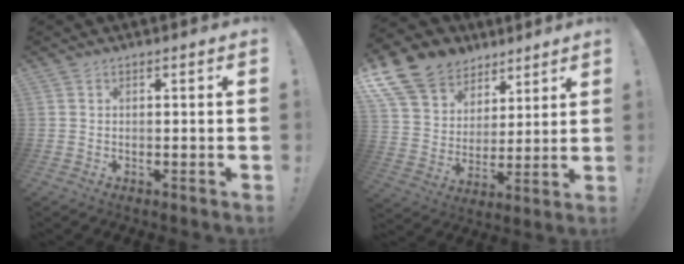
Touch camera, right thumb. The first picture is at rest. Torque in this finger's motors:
{"motor_torque": [0.40, 0.70, 0.31, 0.20, 0.08]}